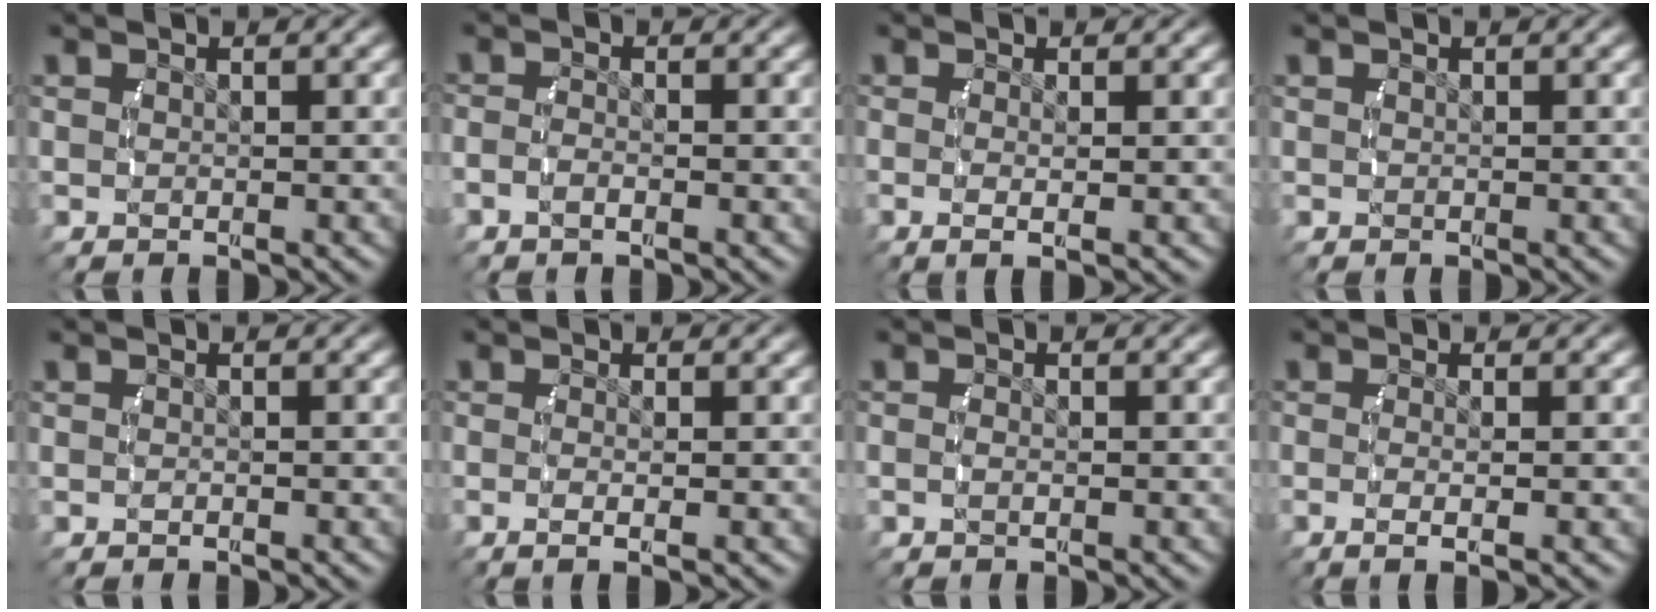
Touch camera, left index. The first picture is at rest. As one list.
[{"total": 1.7, "force": [-1.1, 0.7, 1.1], "torque": [-0.035, -0.004, -0.021]}, {"total": 1.9, "force": [-0.7, 0.3, 1.7], "torque": [-0.048, -0.014, -0.004]}, {"total": 0.0}, {"total": 0.6, "force": [-0.6, -0.1, 0.2], "torque": [-0.007, -0.002, -0.009]}, {"total": 1.9, "force": [-0.9, 0.3, 1.6], "torque": [-0.044, -0.010, -0.011]}, {"total": 1.2, "force": [-0.5, 0.6, 0.9], "torque": [-0.031, -0.006, -0.010]}, {"total": 2.4, "force": [-1.2, 0.4, 2.0], "torque": [-0.053, -0.011, -0.014]}]